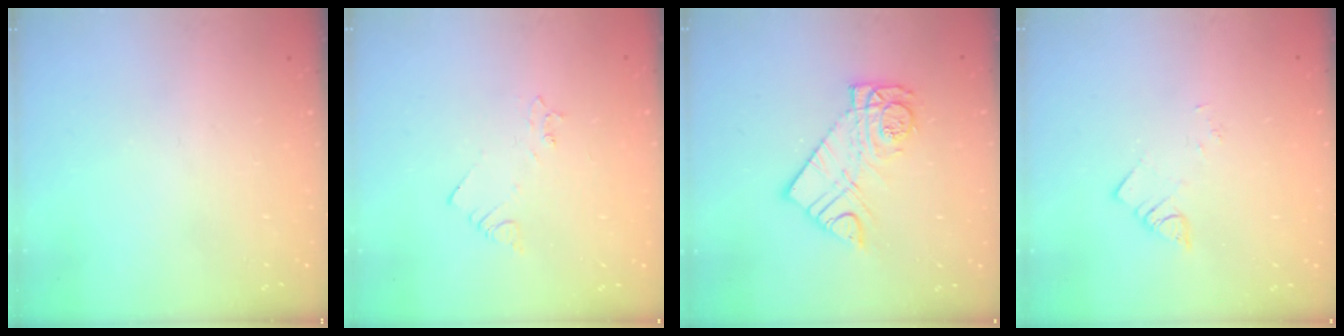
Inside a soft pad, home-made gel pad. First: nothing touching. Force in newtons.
{"total": 2.1, "press": 2.1, "slide": 0.3}
{"total": 11.7, "press": 11.7, "slide": 1.0}
{"total": 2.2, "press": 2.2, "slide": 0.2}